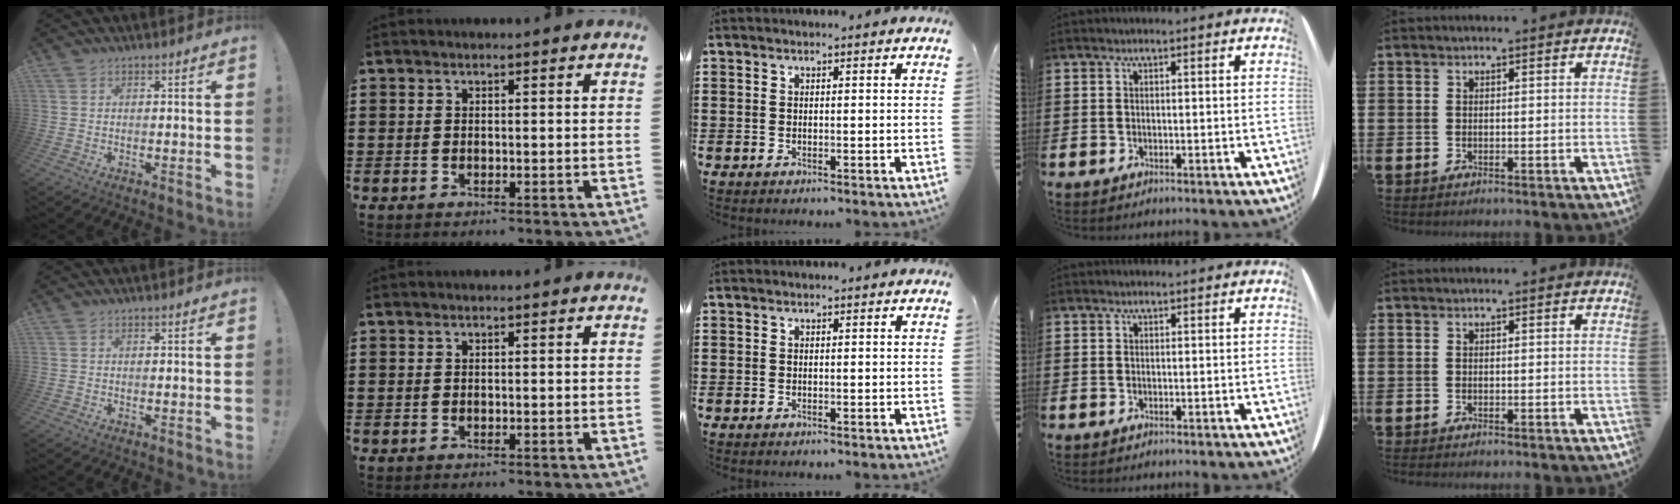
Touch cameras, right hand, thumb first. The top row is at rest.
{}